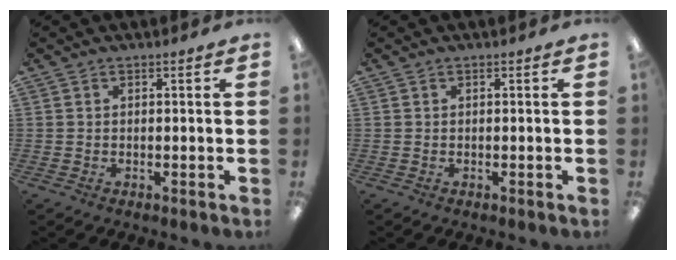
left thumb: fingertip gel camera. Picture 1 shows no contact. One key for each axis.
{"total": 0.0}